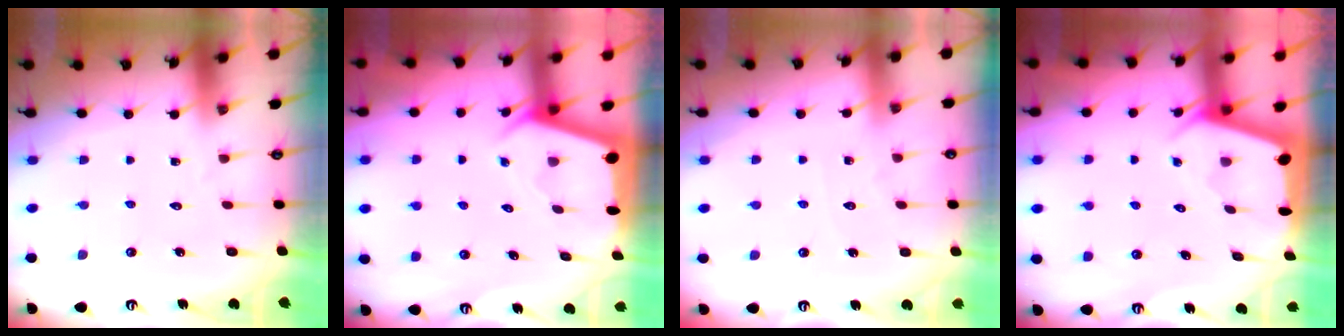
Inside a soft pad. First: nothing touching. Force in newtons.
{"total": 2.4, "press": 2.4, "slide": 0.3}
{"total": 2.7, "press": 2.7, "slide": 0.4}
{"total": 2.4, "press": 2.4, "slide": 0.3}